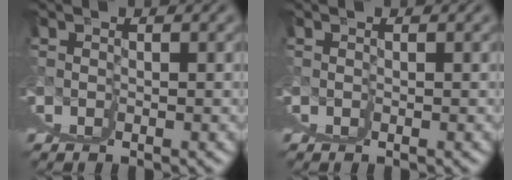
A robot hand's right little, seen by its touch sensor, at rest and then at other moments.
{"total": 0.0}